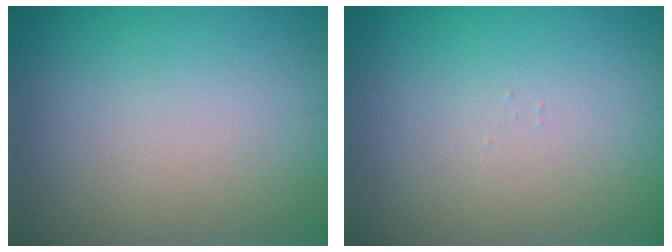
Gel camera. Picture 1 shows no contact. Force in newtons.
{"total": 0.0}